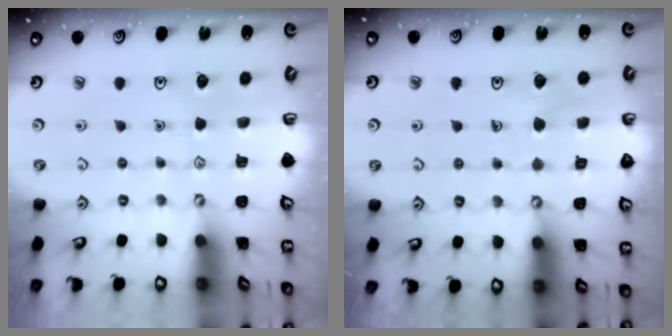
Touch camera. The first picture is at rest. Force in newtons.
{"total": 4.8, "press": 4.8, "slide": 0.4}